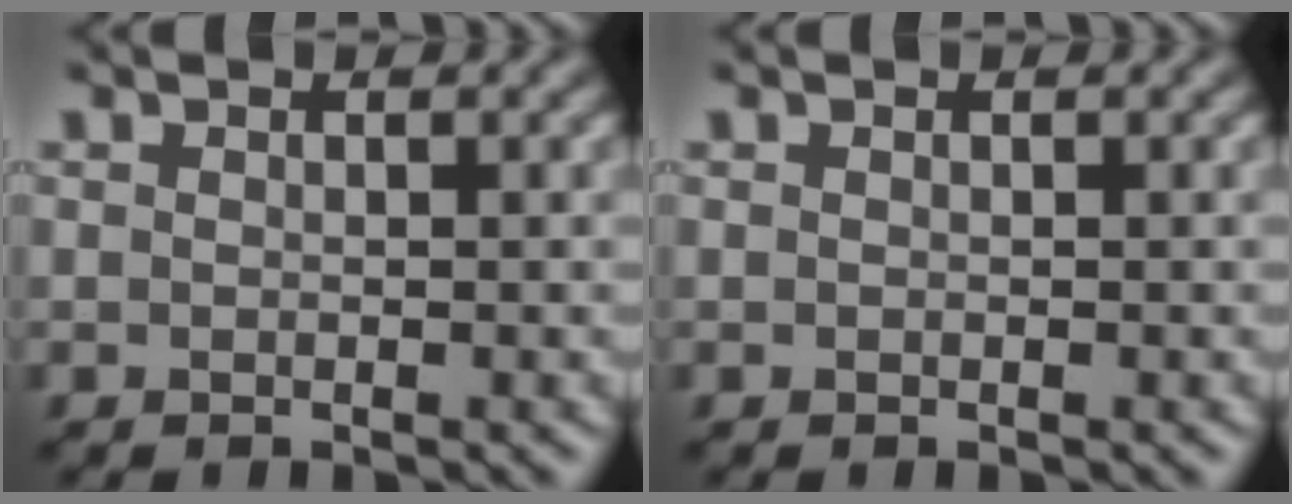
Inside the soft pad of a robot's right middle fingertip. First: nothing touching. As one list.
[{"total": 0.0}]